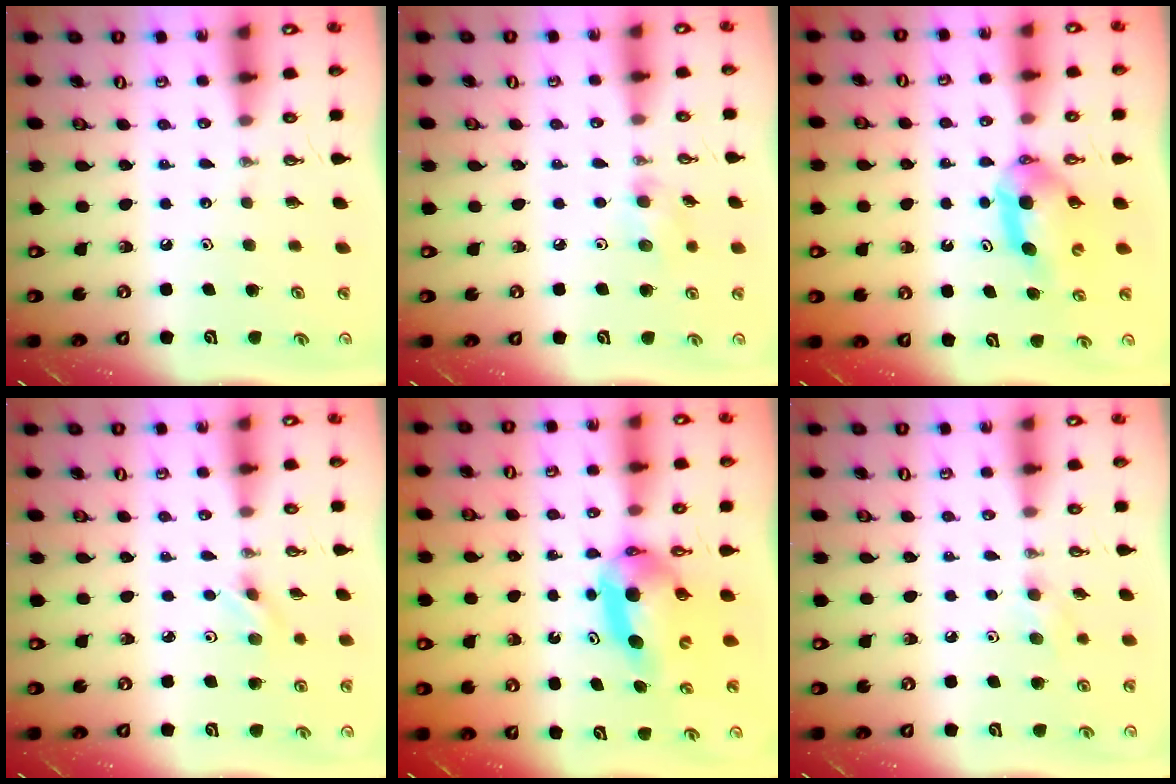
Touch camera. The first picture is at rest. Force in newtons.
{"total": 6.0, "press": 5.9, "slide": 1.4}
{"total": 6.2, "press": 6.1, "slide": 1.0}
{"total": 3.4, "press": 3.1, "slide": 1.3}
{"total": 8.0, "press": 8.0, "slide": 0.5}
{"total": 7.8, "press": 6.9, "slide": 3.7}